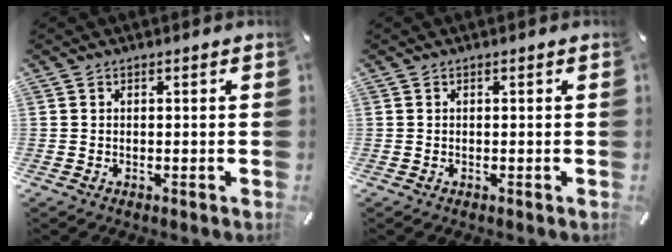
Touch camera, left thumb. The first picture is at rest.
{"total": 0.0}